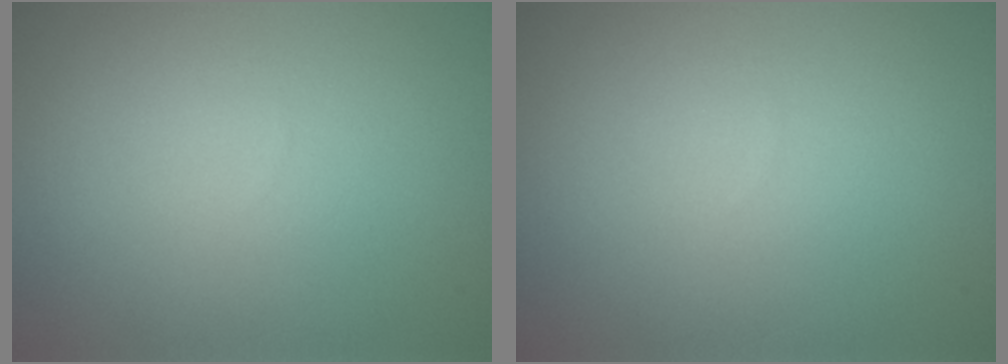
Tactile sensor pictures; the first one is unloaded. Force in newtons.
{"total": 0.0}